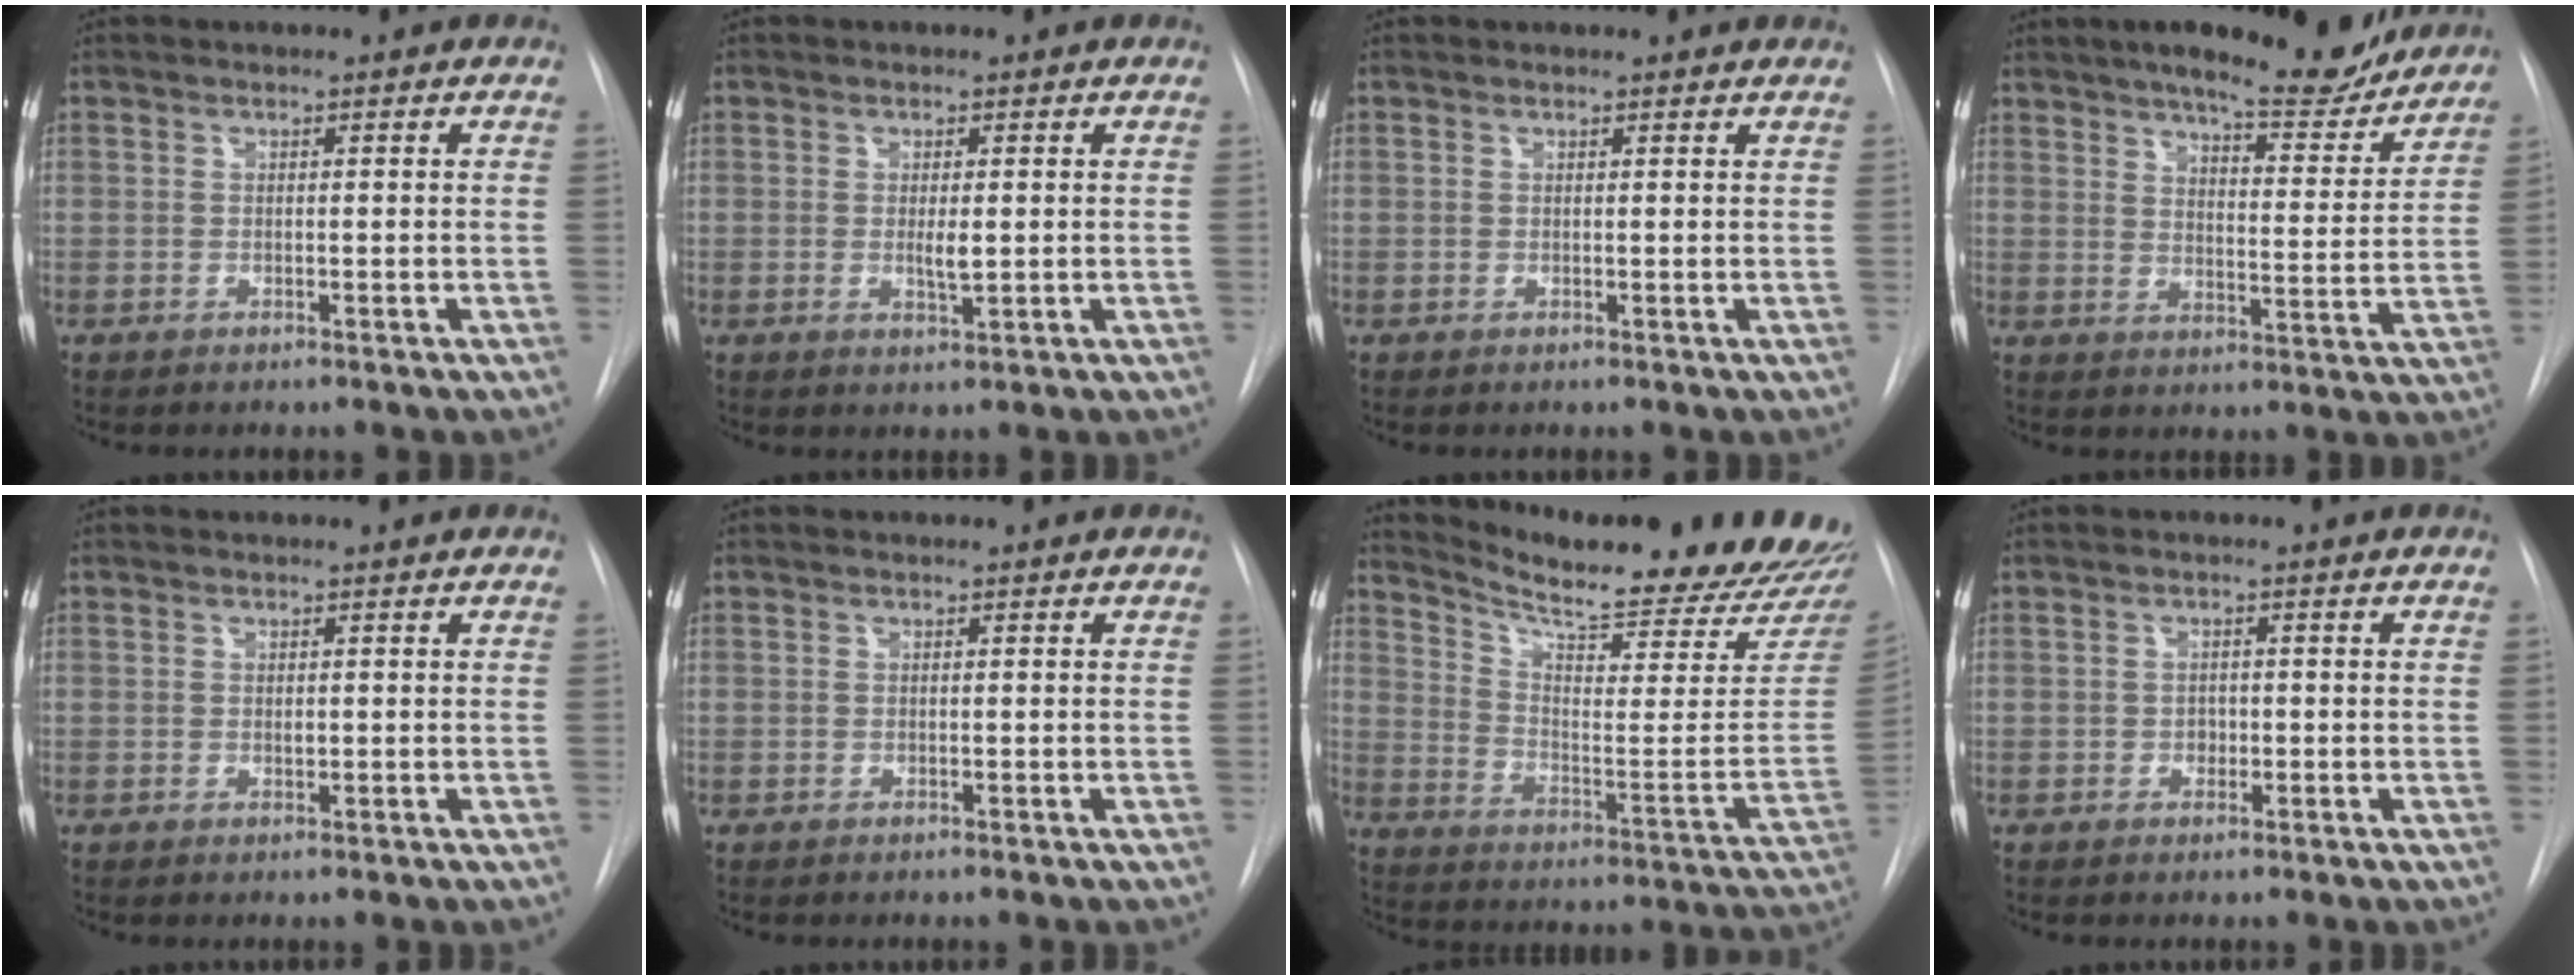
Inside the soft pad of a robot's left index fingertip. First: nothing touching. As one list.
[{"total": 2.1, "force": [-0.7, 0.4, 1.9], "torque": [-0.034, -0.011, -0.008]}, {"total": 1.9, "force": [1.9, 0.4, 0.3], "torque": [-0.009, 0.003, 0.011]}, {"total": 15.4, "force": [13.4, 3.2, 6.9], "torque": [-0.092, -0.029, 0.174]}, {"total": 0.7, "force": [-0.6, 0.2, 0.2], "torque": [-0.004, -0.008, -0.009]}, {"total": 0.0}, {"total": 25.9, "force": [23.4, 3.3, 10.6], "torque": [-0.166, -0.101, 0.302]}, {"total": 1.5, "force": [-1.1, 0.9, 0.5], "torque": [-0.005, -0.003, -0.016]}]